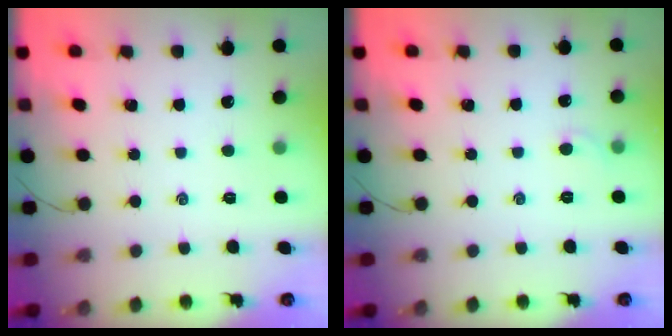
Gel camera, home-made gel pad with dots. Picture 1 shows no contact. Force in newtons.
{"total": 2.7, "press": 2.5, "slide": 0.9}